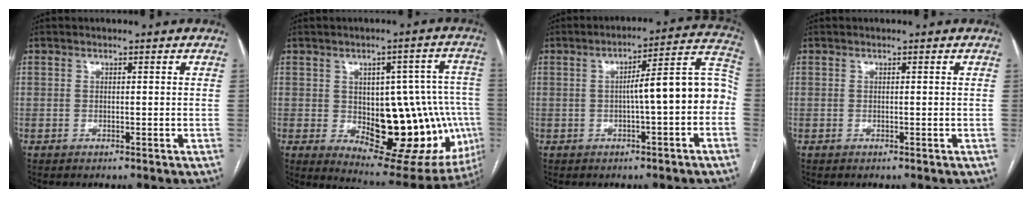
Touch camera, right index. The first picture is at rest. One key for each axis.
{"total": 21.7, "fx": -3.1, "fy": 10.2, "fz": 18.9, "tx": -0.185, "ty": 0.029, "tz": -0.011}
{"total": 11.1, "fx": -1.4, "fy": 1.3, "fz": 11.0, "tx": -0.141, "ty": 0.045, "tz": -0.020}
{"total": 0.0}